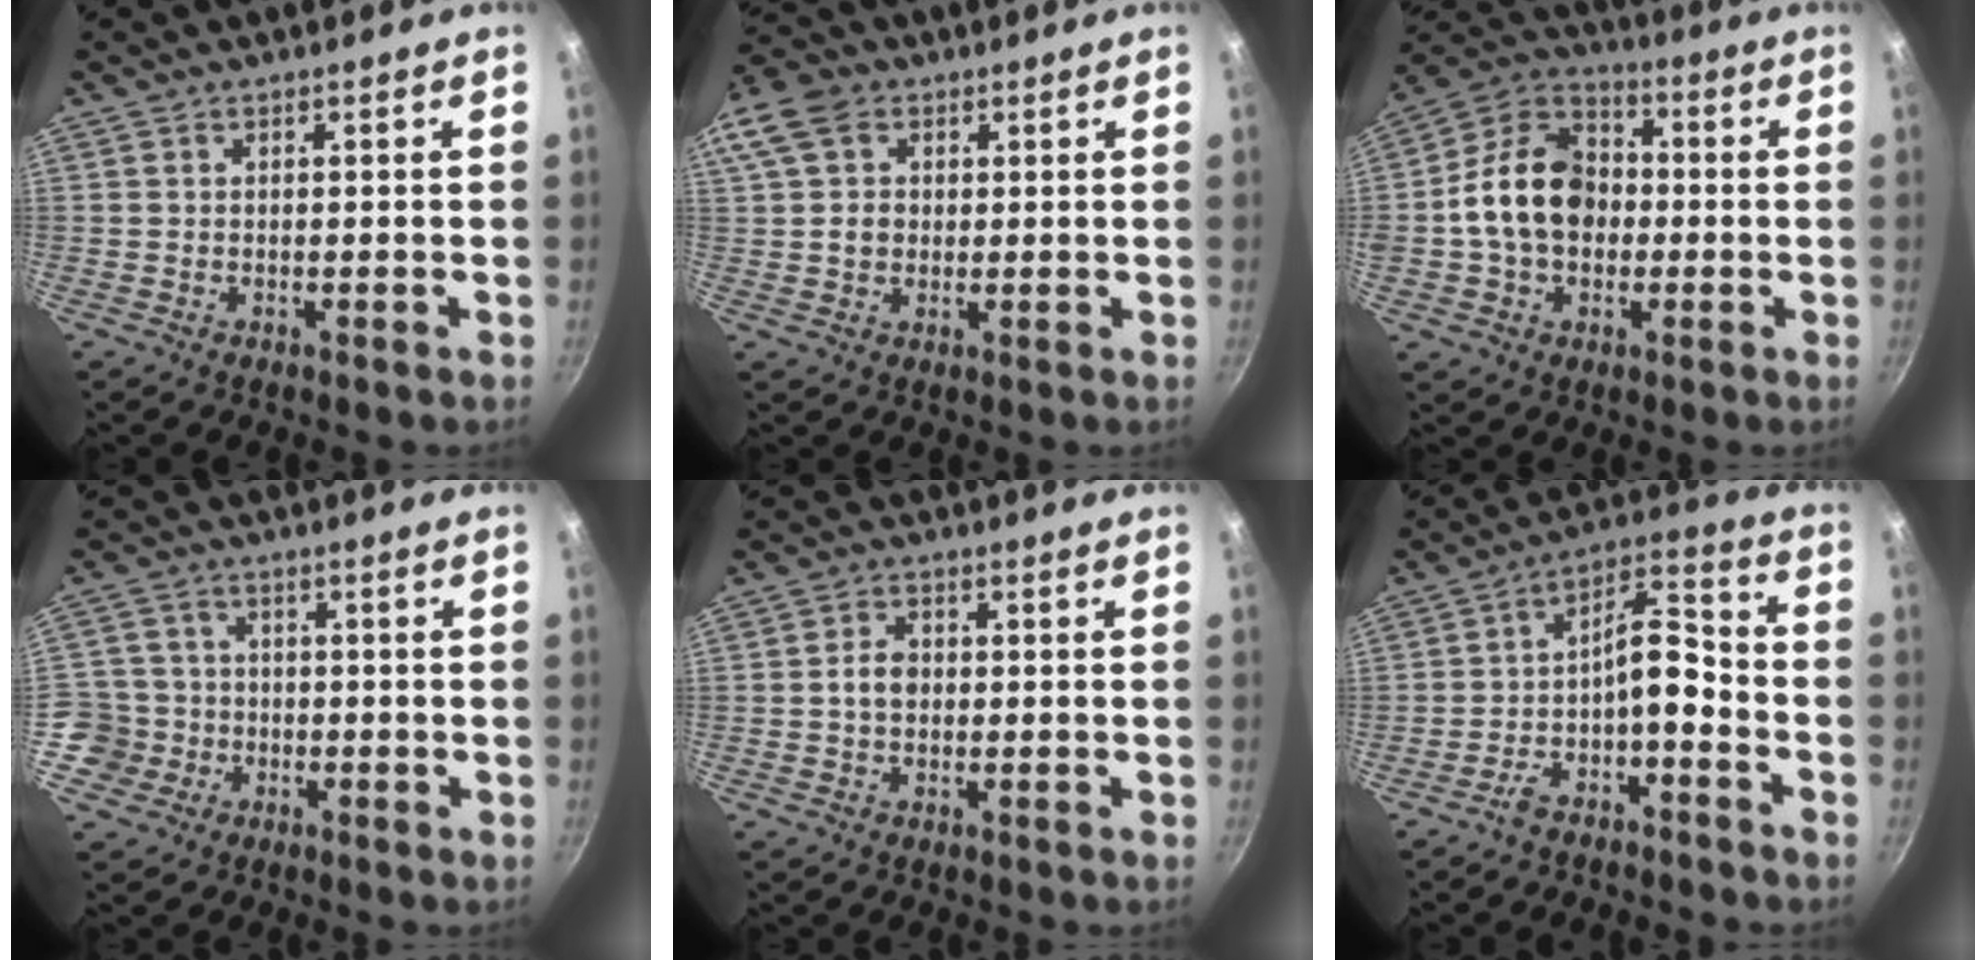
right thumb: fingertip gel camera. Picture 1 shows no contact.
{"total": 14.7, "force": [4.7, 11.6, 7.8], "torque": [-0.176, 0.027, 0.080]}
{"total": 16.0, "force": [-0.7, 12.2, 10.4], "torque": [-0.148, 0.035, -0.027]}
{"total": 7.2, "force": [-2.2, 6.8, 1.0], "torque": [0.014, 0.028, -0.046]}
{"total": 3.7, "force": [0.0, 2.8, 2.4], "torque": [-0.028, 0.009, -0.004]}
{"total": 9.3, "force": [-4.3, 4.0, 7.3], "torque": [-0.118, 0.069, -0.073]}